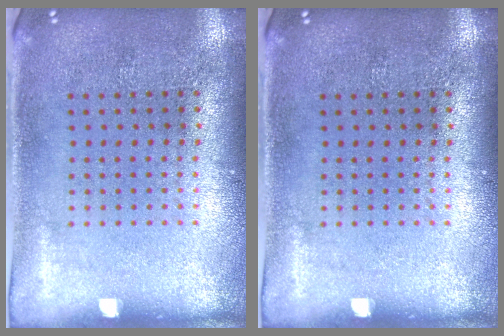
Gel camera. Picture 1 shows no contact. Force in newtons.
{"total": 0.0}